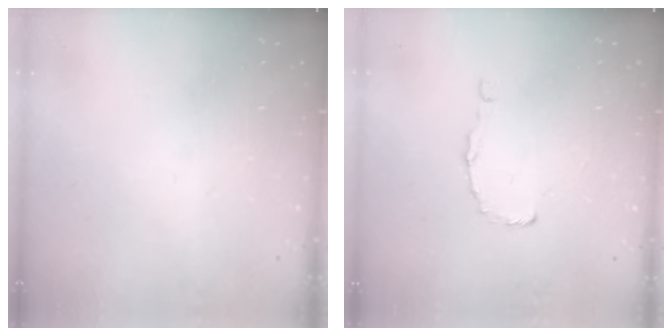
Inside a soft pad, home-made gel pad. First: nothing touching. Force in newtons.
{"total": 1.5, "press": 1.5, "slide": 0.1}